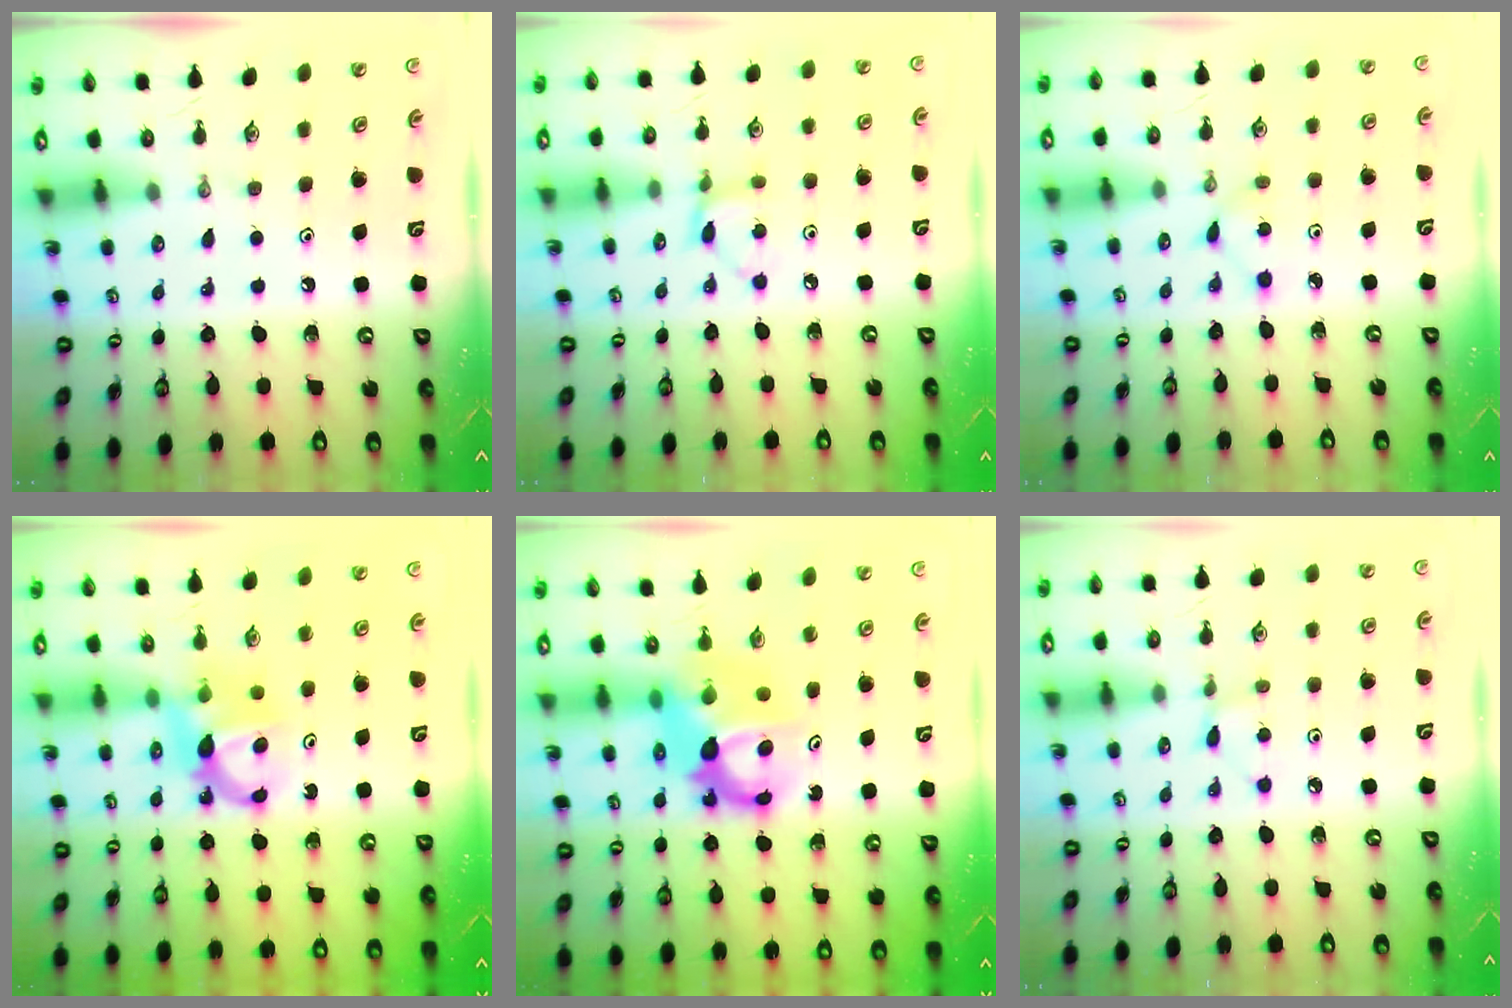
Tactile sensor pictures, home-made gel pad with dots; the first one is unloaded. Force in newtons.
{"total": 5.0, "press": 4.9, "slide": 0.5}
{"total": 2.0, "press": 2.0, "slide": 0.2}
{"total": 7.3, "press": 7.3, "slide": 0.2}
{"total": 9.3, "press": 9.3, "slide": 0.6}
{"total": 2.4, "press": 2.4, "slide": 0.3}